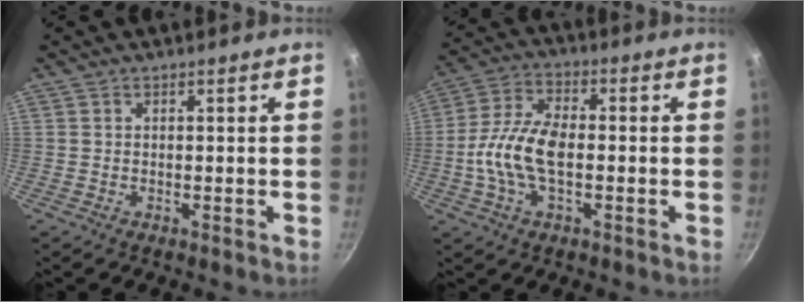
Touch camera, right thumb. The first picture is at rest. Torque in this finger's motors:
{"motor_torque": [-0.24, 0.81, 0.02, -0.01, 0.37]}